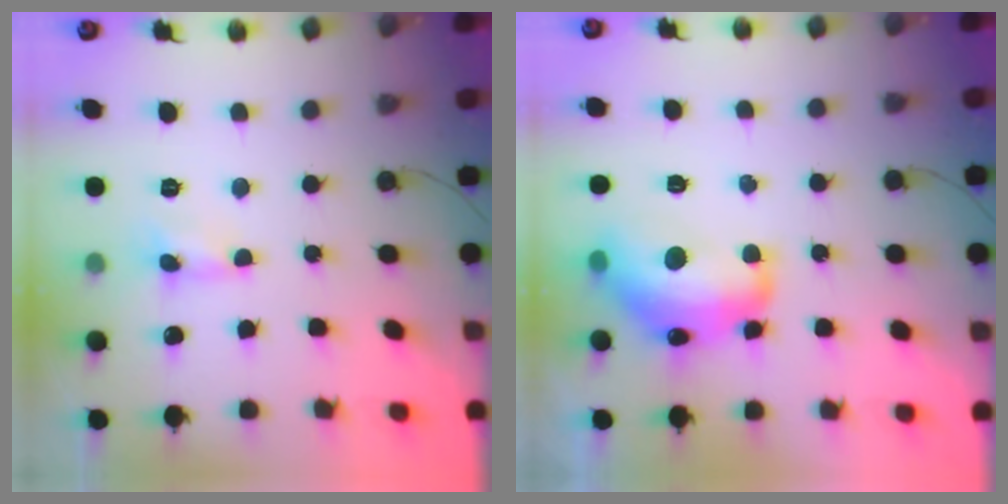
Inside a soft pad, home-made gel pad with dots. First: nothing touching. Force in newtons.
{"total": 17.1, "press": 17.1, "slide": 1.0}